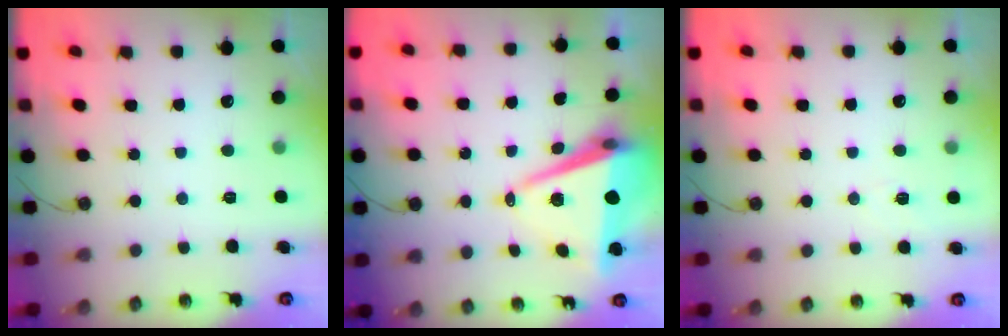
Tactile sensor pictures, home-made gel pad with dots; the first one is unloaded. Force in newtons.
{"total": 9.8, "press": 8.8, "slide": 4.2}
{"total": 5.0, "press": 4.9, "slide": 0.9}